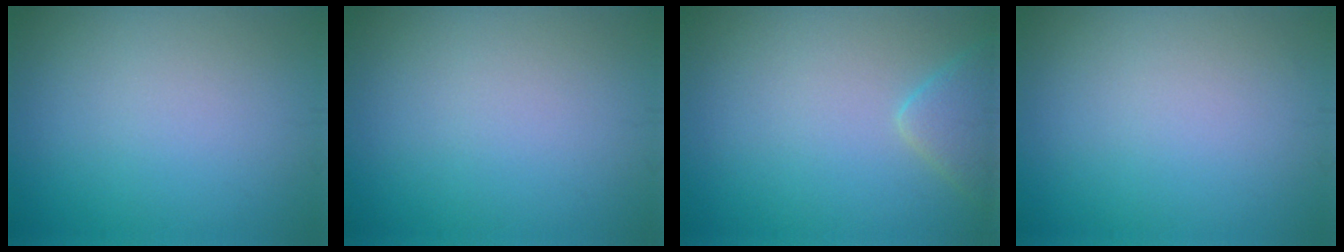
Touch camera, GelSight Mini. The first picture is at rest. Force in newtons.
{"total": 0.0}
{"total": 2.5, "press": 2.5, "slide": 0.2}
{"total": 0.0}